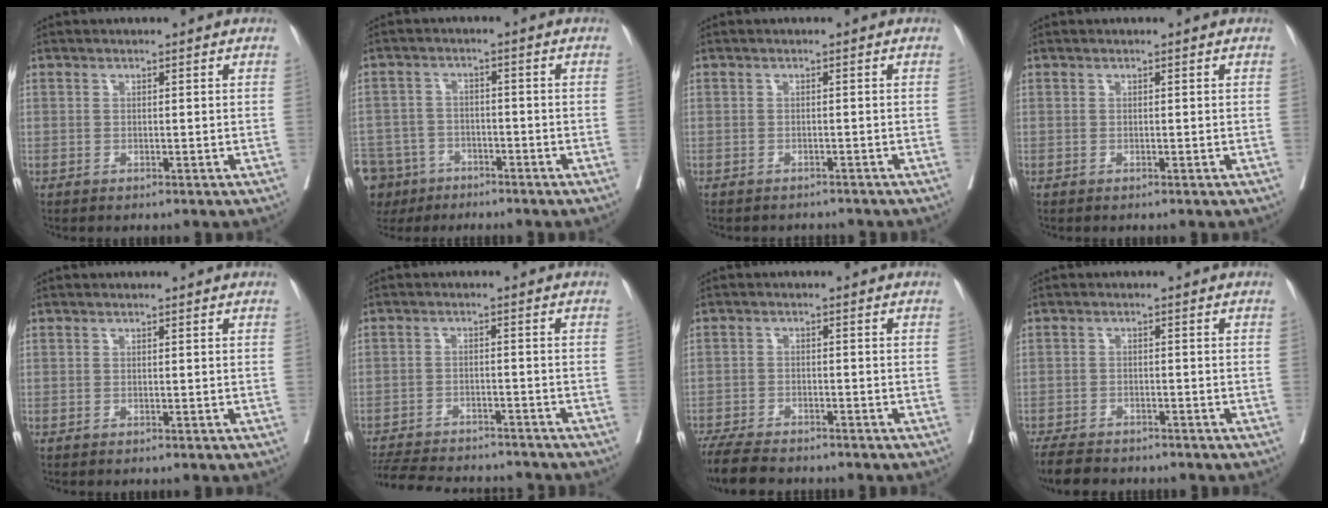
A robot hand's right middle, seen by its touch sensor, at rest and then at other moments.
{"total": 13.7, "force": [-8.7, 9.9, 3.7], "torque": [-0.128, -0.002, -0.135]}
{"total": 4.6, "force": [-4.3, 1.2, 0.9], "torque": [-0.008, -0.002, -0.054]}
{"total": 0.0}
{"total": 0.0}
{"total": 16.2, "force": [-14.8, 3.5, 5.5], "torque": [-0.134, -0.013, -0.209]}
{"total": 8.6, "force": [-7.6, 1.6, 3.7], "torque": [-0.060, -0.019, -0.127]}
{"total": 7.1, "force": [-6.2, 1.9, 2.7], "torque": [-0.043, -0.012, -0.100]}